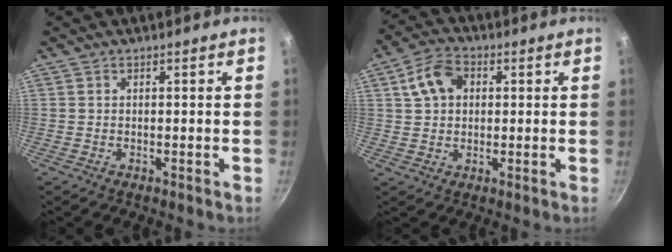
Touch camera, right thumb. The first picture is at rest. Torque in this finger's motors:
{"motor_torque": [-0.66, 0.53, 0.16, 0.05, 0.08]}